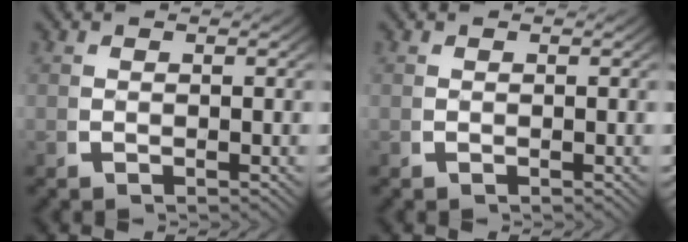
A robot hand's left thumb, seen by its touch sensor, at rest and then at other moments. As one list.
[{"total": 0.0}]